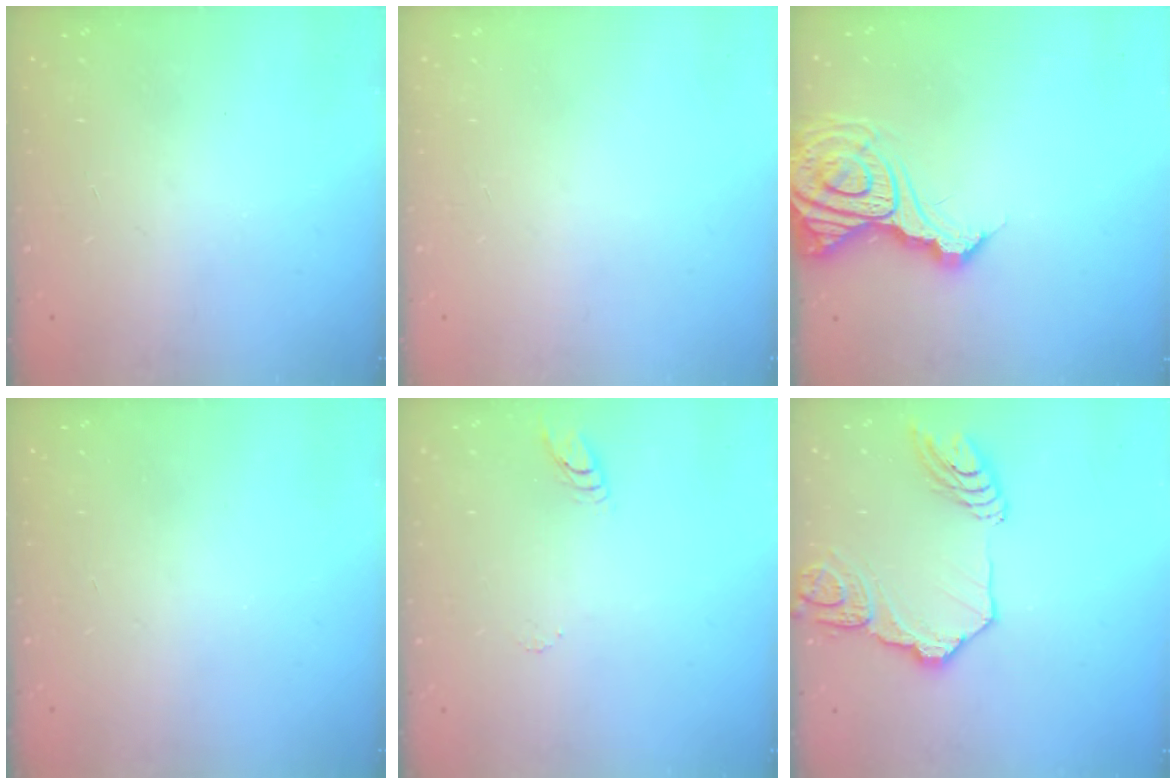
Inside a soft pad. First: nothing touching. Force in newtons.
{"total": 0.0}
{"total": 15.4, "press": 15.3, "slide": 1.7}
{"total": 0.0}
{"total": 3.7, "press": 3.7, "slide": 0.3}
{"total": 16.2, "press": 16.1, "slide": 1.9}